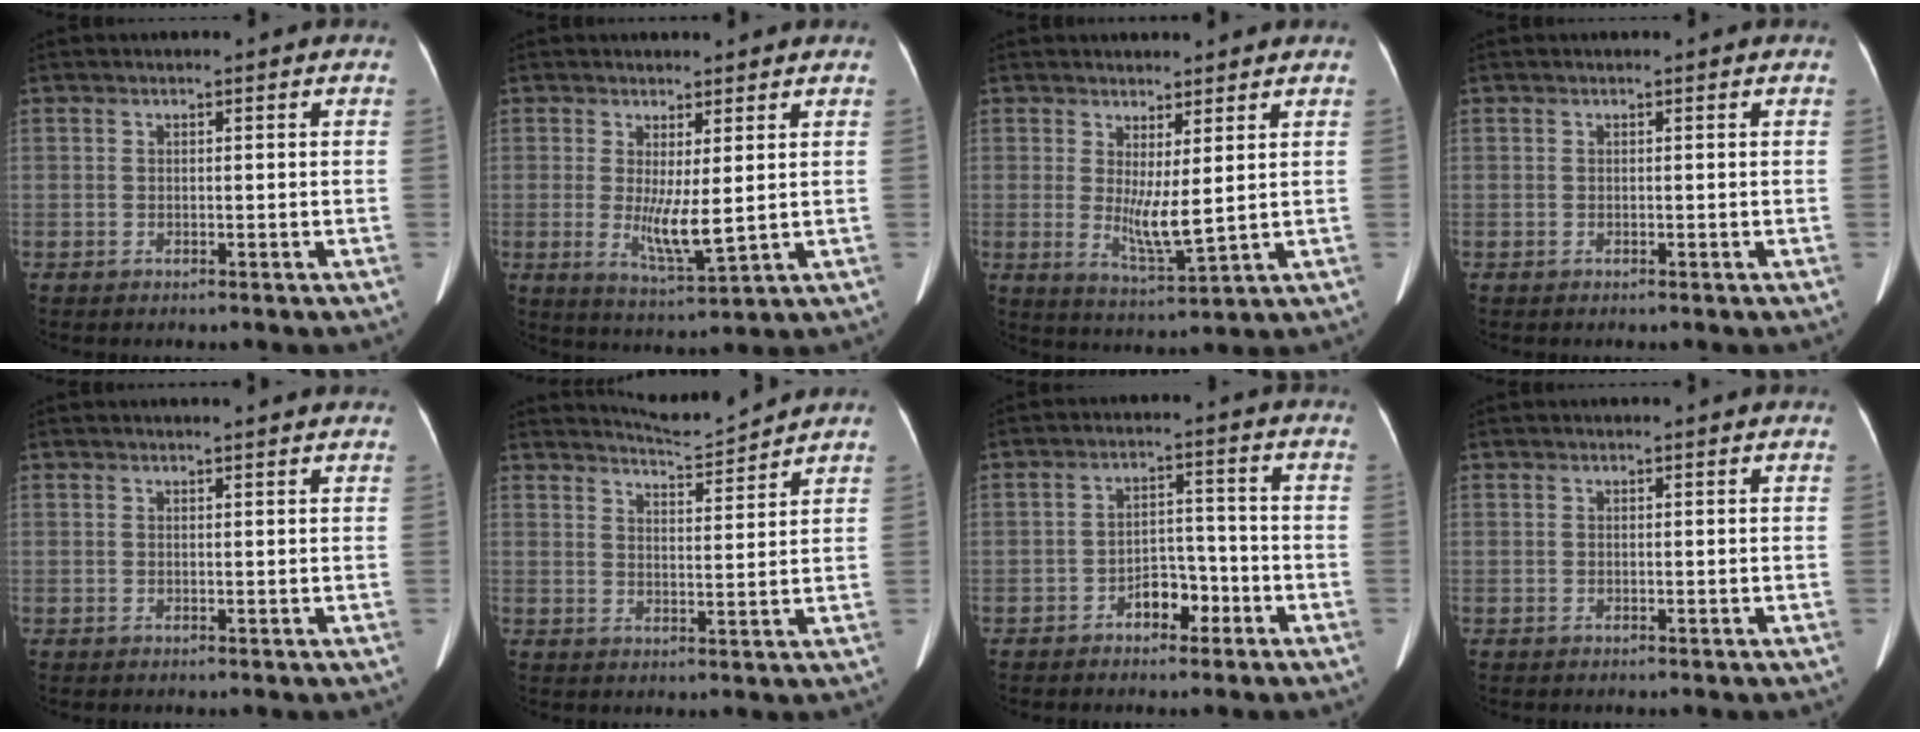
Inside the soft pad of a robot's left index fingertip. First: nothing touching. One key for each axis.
{"total": 5.7, "fx": 0.3, "fy": 0.9, "fz": 5.7, "tx": -0.111, "ty": -0.024, "tz": 0.016}
{"total": 5.5, "fx": 0.9, "fy": 0.7, "fz": 5.3, "tx": -0.106, "ty": -0.025, "tz": 0.027}
{"total": 0.0}
{"total": 2.6, "fx": 2.5, "fy": 0.0, "fz": 0.9, "tx": -0.017, "ty": 0.006, "tz": 0.025}
{"total": 5.5, "fx": 5.3, "fy": -1.2, "fz": -0.4, "tx": -0.010, "ty": -0.013, "tz": 0.089}
{"total": 4.6, "fx": -2.9, "fy": 2.5, "fz": 2.6, "tx": -0.044, "ty": 0.015, "tz": -0.047}
{"total": 0.6, "fx": 0.6, "fy": 0.0, "fz": 0.1, "tx": -0.003, "ty": 0.002, "tz": 0.006}